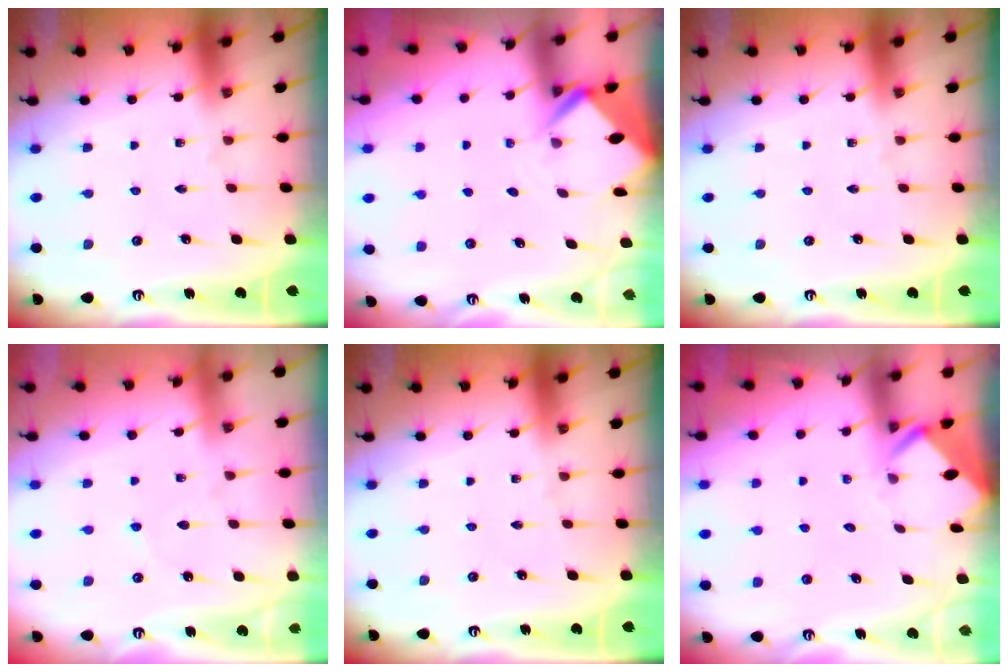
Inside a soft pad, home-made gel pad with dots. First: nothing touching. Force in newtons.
{"total": 3.3, "press": 3.3, "slide": 0.2}
{"total": 0.0}
{"total": 4.6, "press": 4.5, "slide": 0.7}
{"total": 0.0}
{"total": 3.5, "press": 3.5, "slide": 0.3}